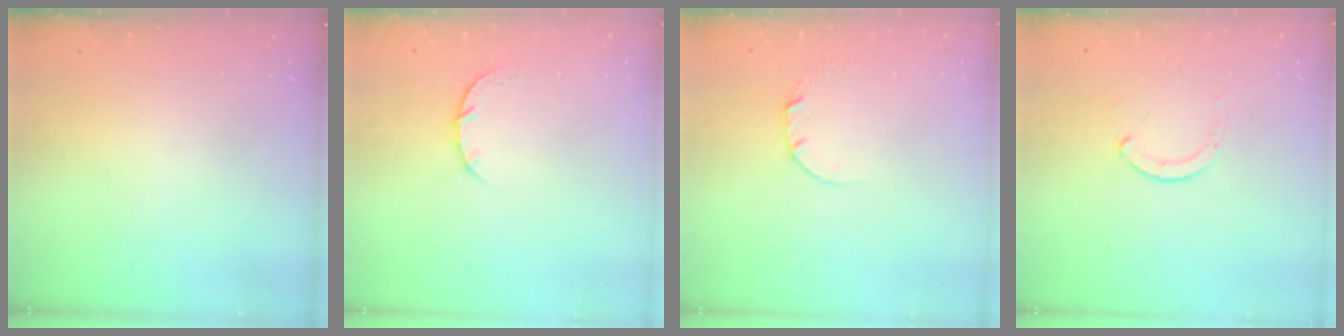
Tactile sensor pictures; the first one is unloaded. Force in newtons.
{"total": 5.2, "press": 5.1, "slide": 0.7}
{"total": 3.4, "press": 3.4, "slide": 0.4}
{"total": 0.0}